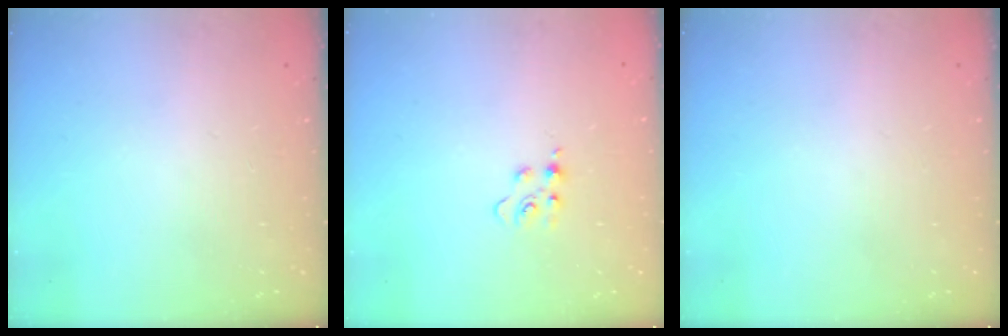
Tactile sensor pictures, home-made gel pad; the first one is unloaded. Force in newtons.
{"total": 5.0, "press": 5.0, "slide": 0.5}
{"total": 0.0}